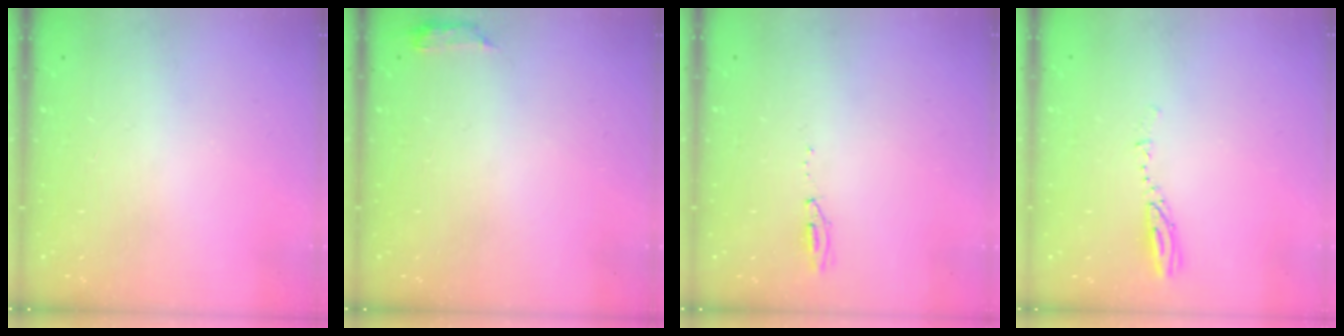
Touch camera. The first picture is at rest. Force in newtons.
{"total": 5.1, "press": 5.0, "slide": 0.9}
{"total": 5.0, "press": 3.7, "slide": 3.3}
{"total": 3.6, "press": 3.5, "slide": 0.5}